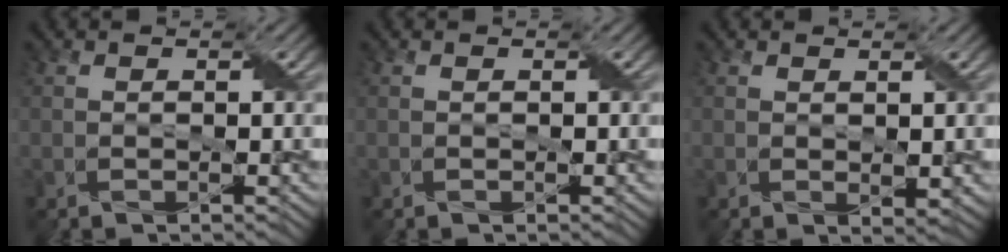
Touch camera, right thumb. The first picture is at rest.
{"total": 0.0}
{"total": 1.1, "force": [0.6, 0.5, 0.9], "torque": [-0.018, -0.004, 0.015]}